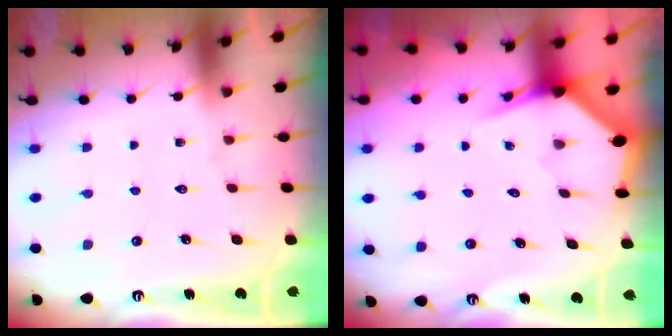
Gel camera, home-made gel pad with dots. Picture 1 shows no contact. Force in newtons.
{"total": 3.4, "press": 3.3, "slide": 0.5}